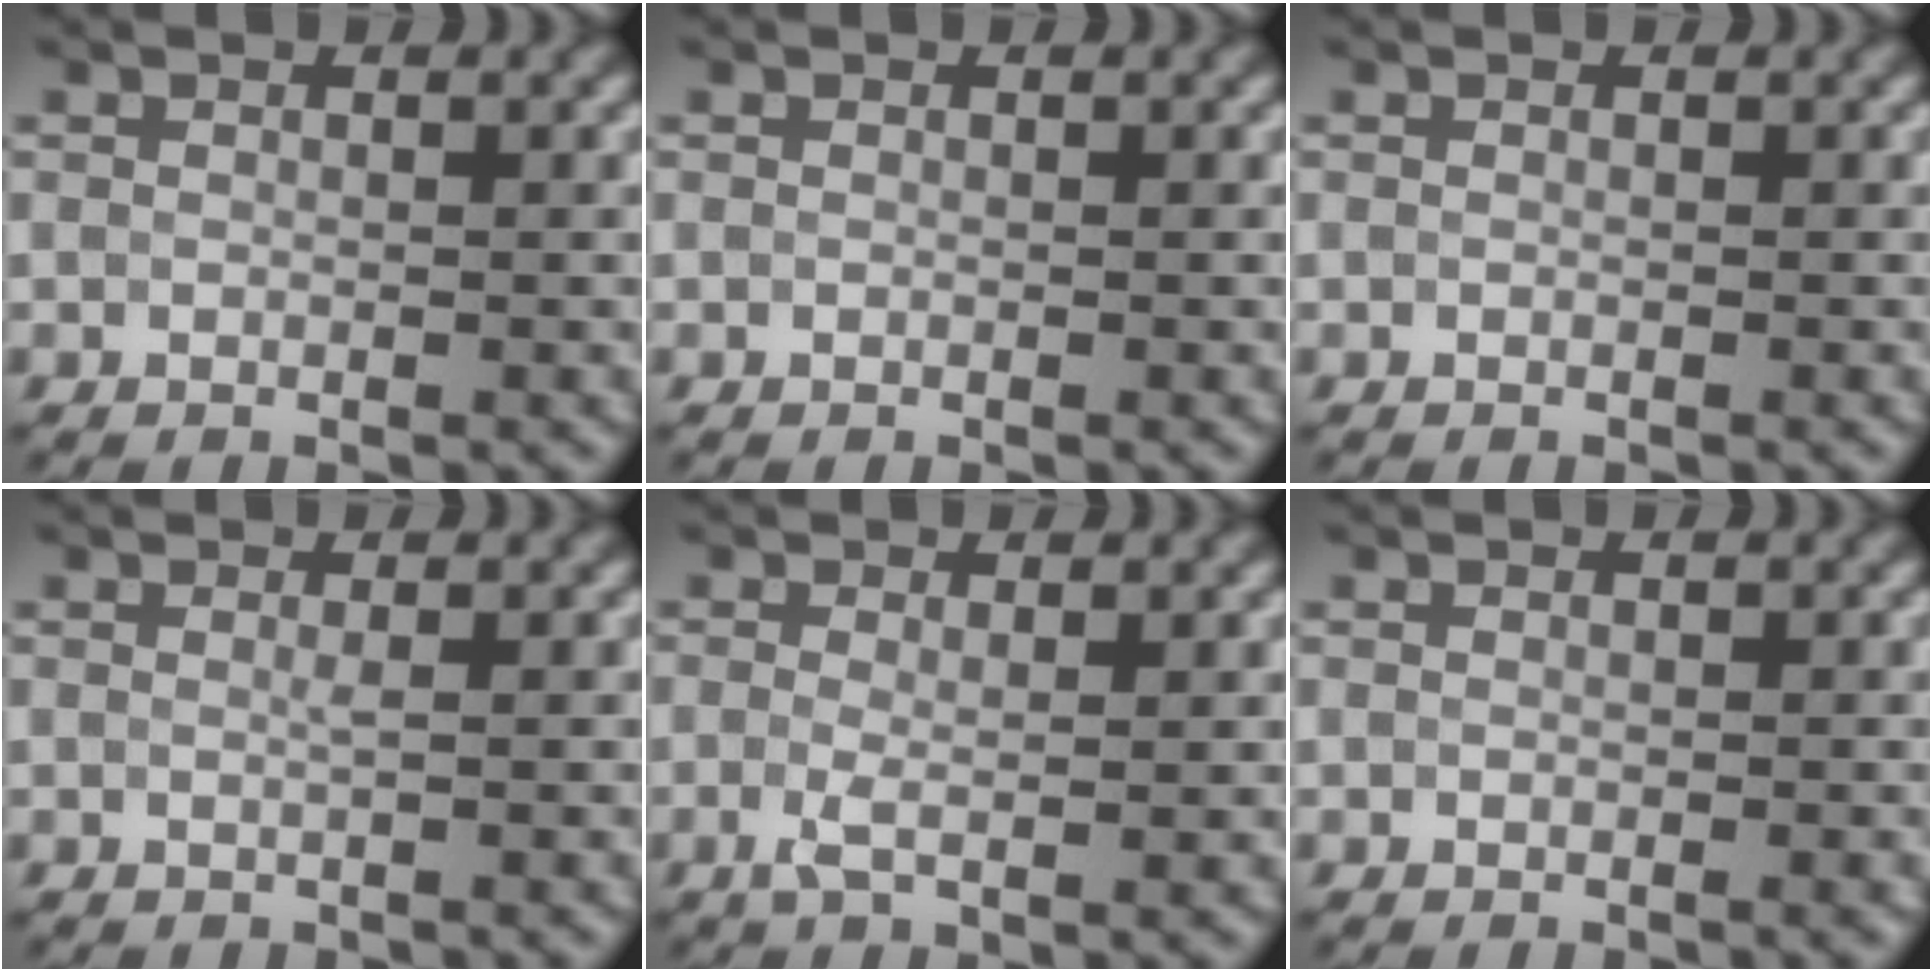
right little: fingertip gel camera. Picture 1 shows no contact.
{"total": 0.0}
{"total": 0.0}
{"total": 0.0}
{"total": 1.2, "force": [-0.3, 0.1, 1.2], "torque": [-0.033, 0.000, -0.004]}
{"total": 0.6, "force": [0.0, 0.3, 0.5], "torque": [-0.001, 0.001, -0.002]}